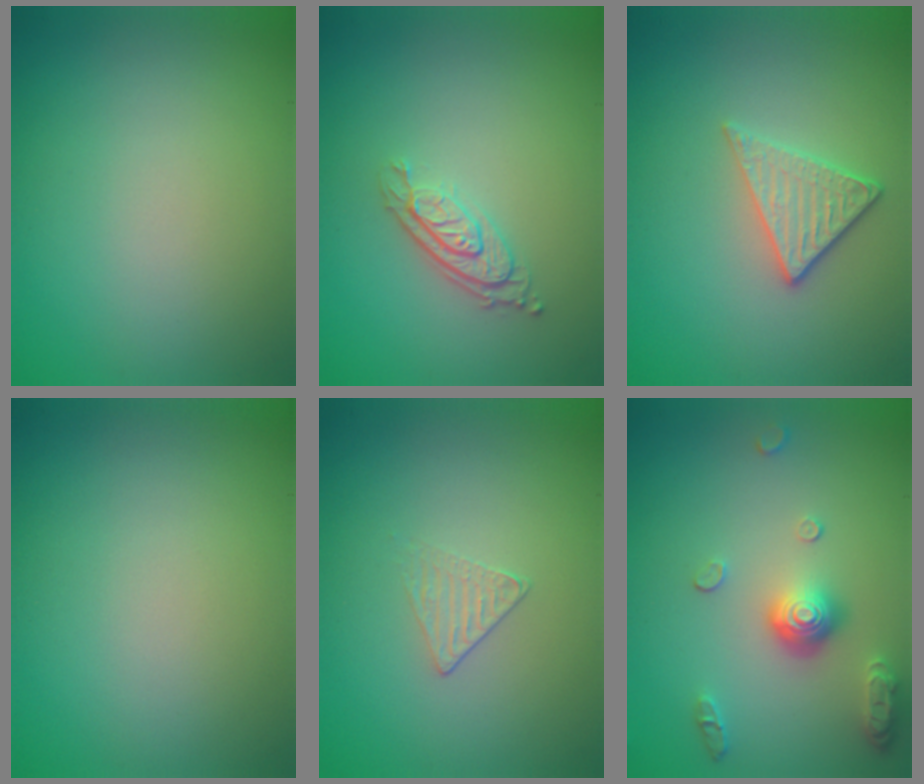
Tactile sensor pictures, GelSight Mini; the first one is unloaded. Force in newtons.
{"total": 3.0, "press": 2.2, "slide": 2.0}
{"total": 3.0, "press": 2.6, "slide": 1.6}
{"total": 0.0}
{"total": 1.1, "press": 0.5, "slide": 1.0}
{"total": 3.6, "press": 2.9, "slide": 2.2}